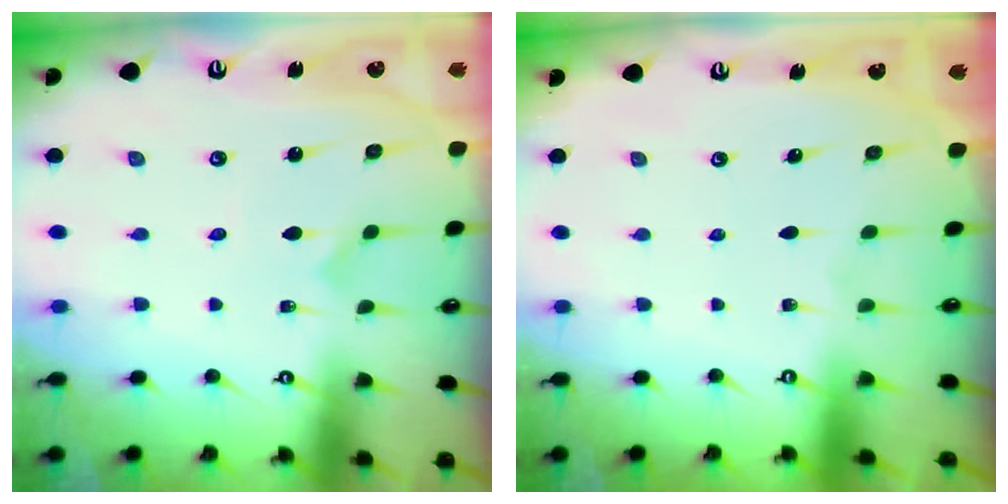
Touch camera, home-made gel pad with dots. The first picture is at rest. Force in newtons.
{"total": 0.0}